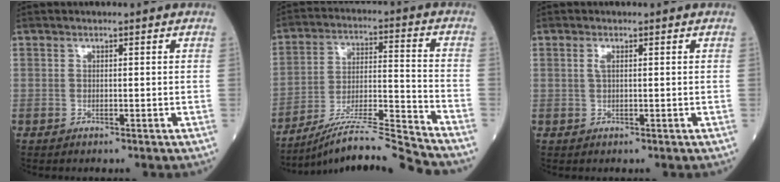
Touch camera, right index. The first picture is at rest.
{"total": 14.8, "force": [-13.9, -2.5, 4.4], "torque": [-0.066, 0.017, -0.244]}
{"total": 1.1, "force": [0.4, 0.3, 1.0], "torque": [-0.025, 0.001, 0.006]}